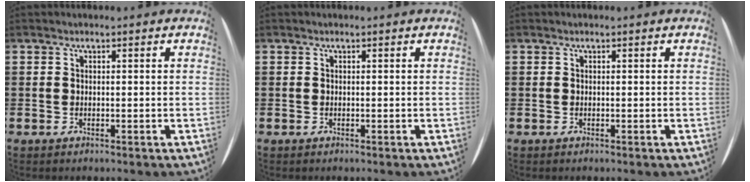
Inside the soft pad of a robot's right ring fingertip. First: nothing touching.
{"total": 0.0}
{"total": 0.0}